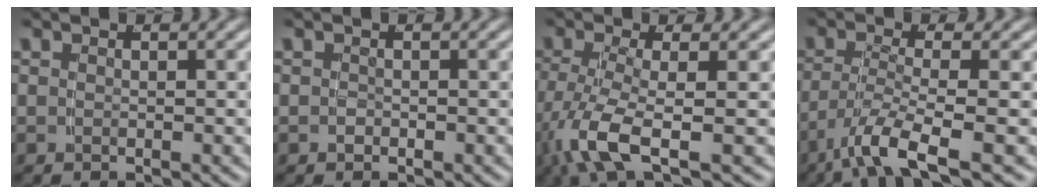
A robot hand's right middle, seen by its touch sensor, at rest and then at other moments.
{"total": 0.7, "force": [-0.5, 0.5, 0.2], "torque": [-0.007, -0.002, -0.009]}
{"total": 5.3, "force": [-1.8, 1.8, 4.7], "torque": [-0.111, -0.024, -0.019]}
{"total": 5.2, "force": [-2.8, 1.2, 4.2], "torque": [-0.092, -0.027, -0.034]}